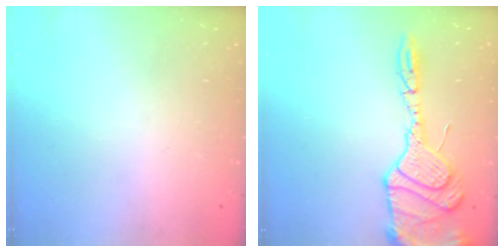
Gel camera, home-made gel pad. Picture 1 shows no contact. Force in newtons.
{"total": 18.6, "press": 18.4, "slide": 3.1}